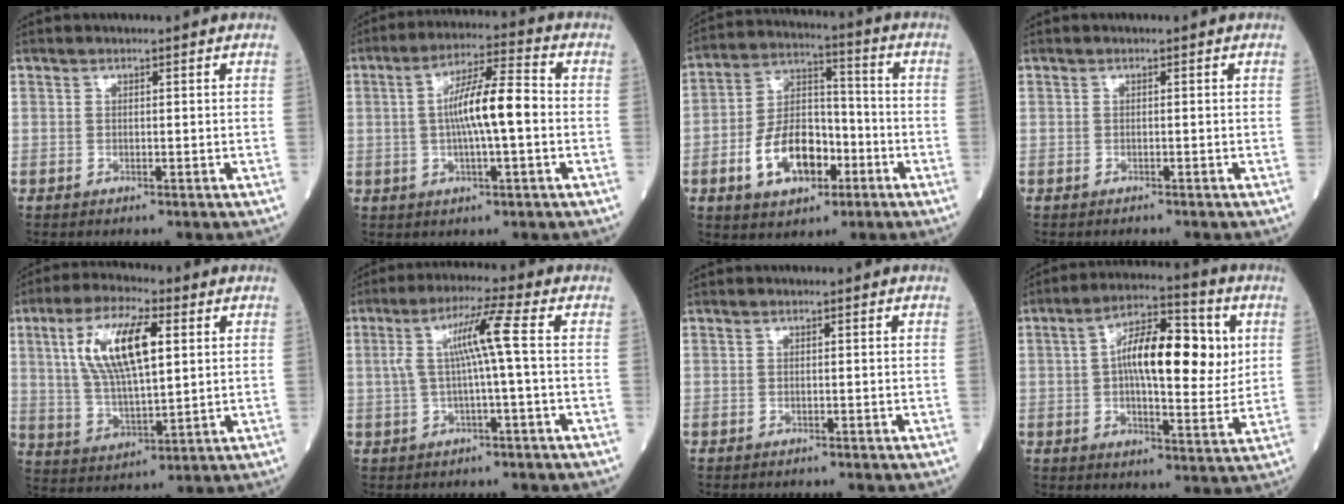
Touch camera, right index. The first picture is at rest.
{"total": 9.5, "force": [-0.3, 1.1, 9.4], "torque": [-0.166, 0.014, -0.013]}
{"total": 12.1, "force": [-4.6, 6.7, 8.9], "torque": [-0.176, 0.016, -0.076]}
{"total": 0.9, "force": [-0.9, -0.1, 0.3], "torque": [-0.003, 0.000, -0.013]}
{"total": 13.1, "force": [3.9, 3.7, 11.9], "torque": [-0.244, 0.011, 0.075]}
{"total": 7.0, "force": [0.3, -0.8, 6.9], "torque": [-0.134, 0.020, 0.009]}
{"total": 0.8, "force": [-0.7, 0.0, 0.3], "torque": [-0.001, 0.000, -0.011]}
{"total": 14.3, "force": [2.8, 4.9, 13.1], "torque": [-0.212, 0.026, 0.036]}